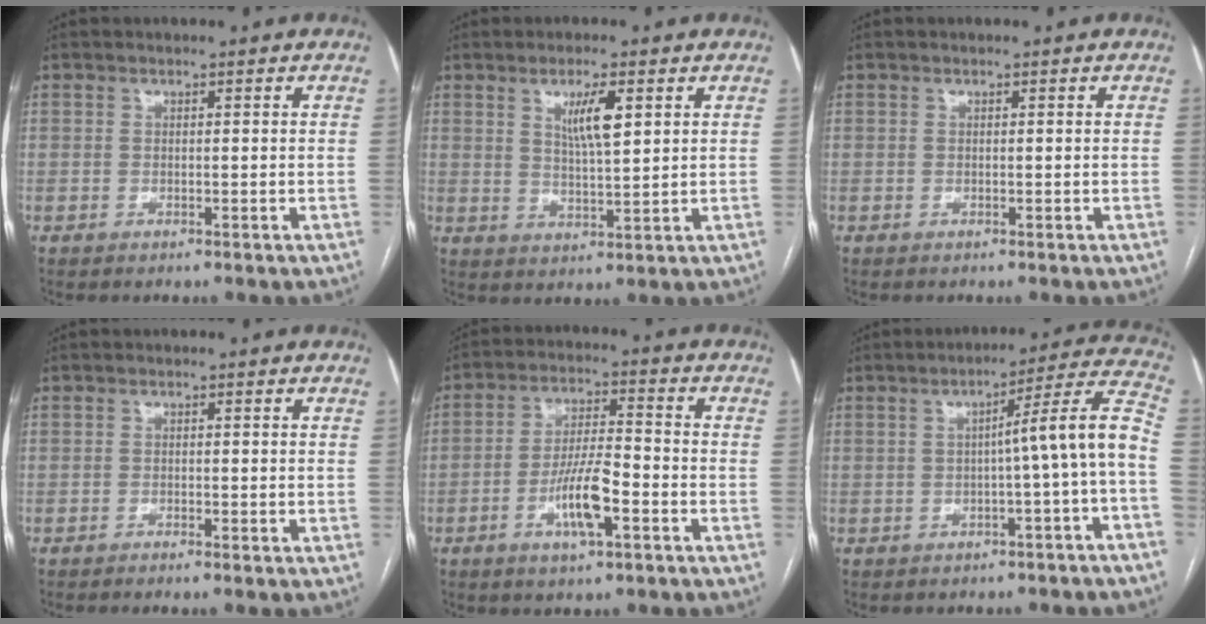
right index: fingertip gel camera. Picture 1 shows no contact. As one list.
[{"total": 5.5, "force": [2.3, 0.8, 4.9], "torque": [-0.087, -0.004, 0.043]}, {"total": 0.0}, {"total": 0.8, "force": [-0.7, -0.2, 0.4], "torque": [-0.007, 0.001, -0.013]}, {"total": 8.6, "force": [-3.5, 1.7, 7.7], "torque": [-0.147, 0.003, -0.061]}, {"total": 9.2, "force": [-1.8, -1.2, 8.9], "torque": [-0.110, 0.027, -0.028]}]